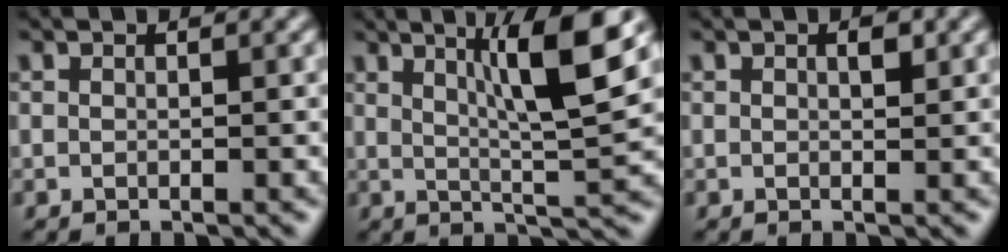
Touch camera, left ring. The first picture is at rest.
{"total": 7.1, "force": [2.6, 1.0, 6.6], "torque": [-0.099, 0.004, 0.048]}
{"total": 0.8, "force": [0.3, 0.3, 0.7], "torque": [-0.010, 0.002, 0.007]}